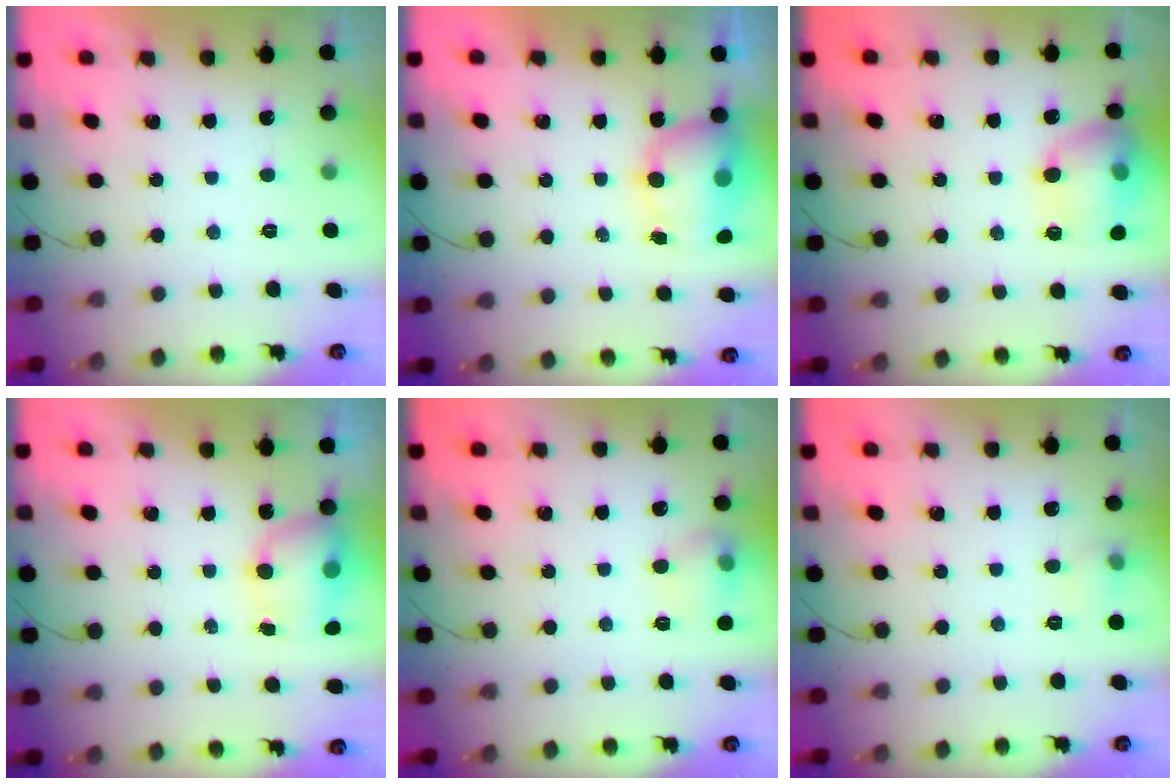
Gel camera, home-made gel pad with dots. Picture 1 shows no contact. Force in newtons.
{"total": 11.6, "press": 8.7, "slide": 7.6}
{"total": 14.8, "press": 14.7, "slide": 1.7}
{"total": 8.0, "press": 8.0, "slide": 0.5}
{"total": 8.5, "press": 8.4, "slide": 1.4}
{"total": 5.5, "press": 5.2, "slide": 1.6}